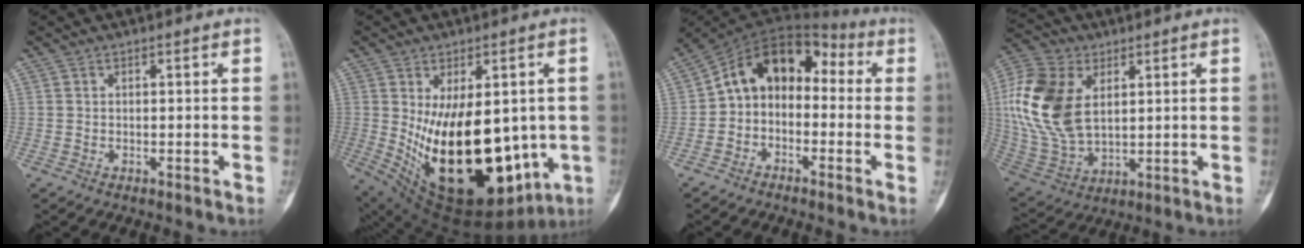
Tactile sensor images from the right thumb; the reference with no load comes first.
{"total": 26.1, "force": [-2.3, 13.2, 22.3], "torque": [-0.326, -0.036, 0.007]}
{"total": 11.8, "force": [-0.6, 8.7, 8.0], "torque": [-0.098, 0.061, -0.030]}
{"total": 18.4, "force": [4.3, 11.5, 13.7], "torque": [-0.284, -0.012, 0.085]}